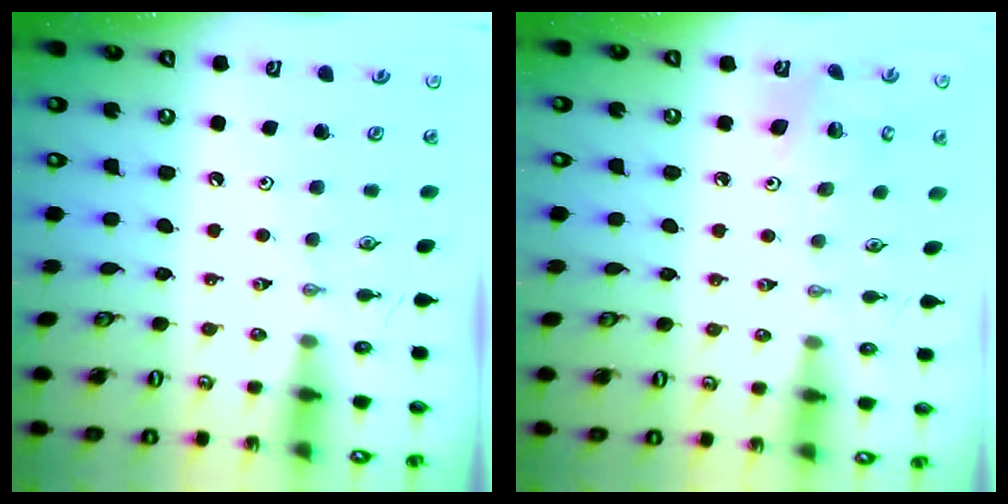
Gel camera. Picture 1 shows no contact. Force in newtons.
{"total": 4.6, "press": 4.6, "slide": 0.1}